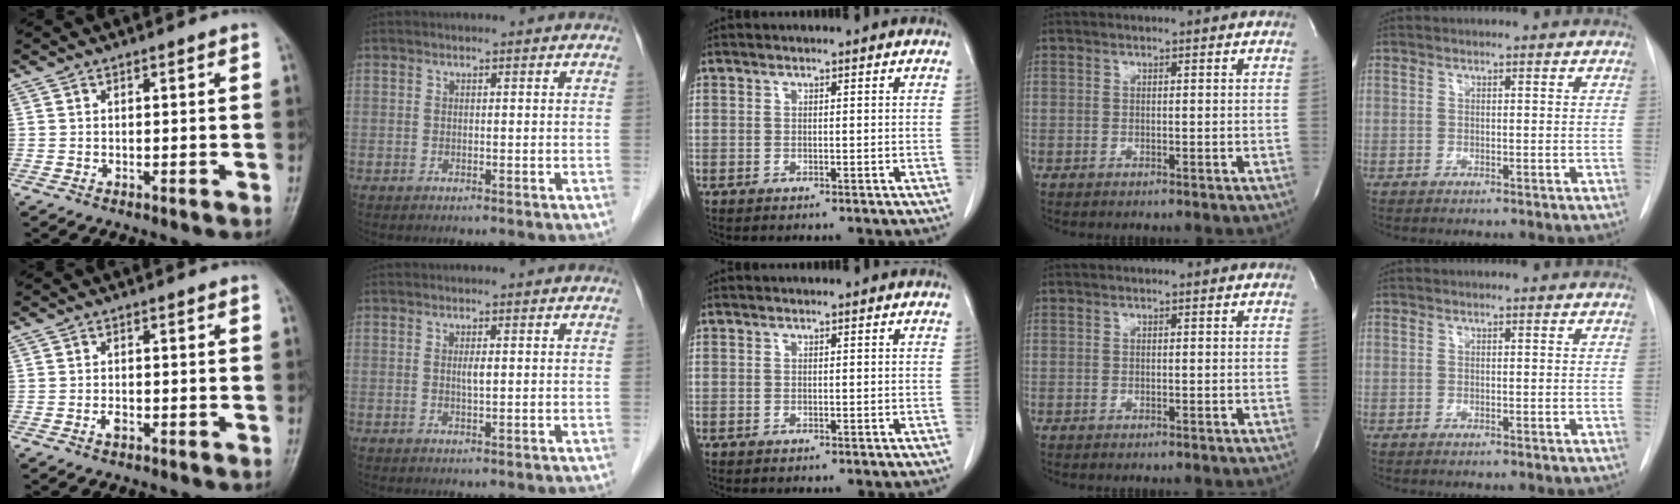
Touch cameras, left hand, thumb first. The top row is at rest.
{"thumb": {"total": 1.5, "force": [-0.7, 0.8, 1.0], "torque": [-0.018, 0.004, -0.012]}, "index": {"total": 1.2, "force": [-0.3, 0.1, 1.1], "torque": [-0.026, -0.007, -0.004]}}